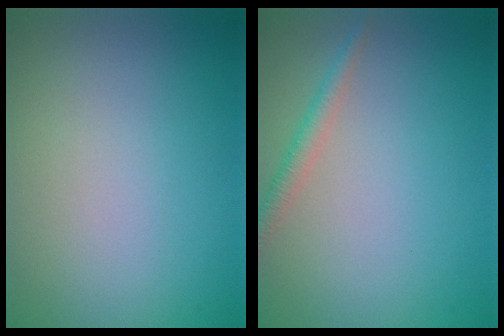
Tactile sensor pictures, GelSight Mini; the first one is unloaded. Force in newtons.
{"total": 1.6, "press": 1.6, "slide": 0.1}